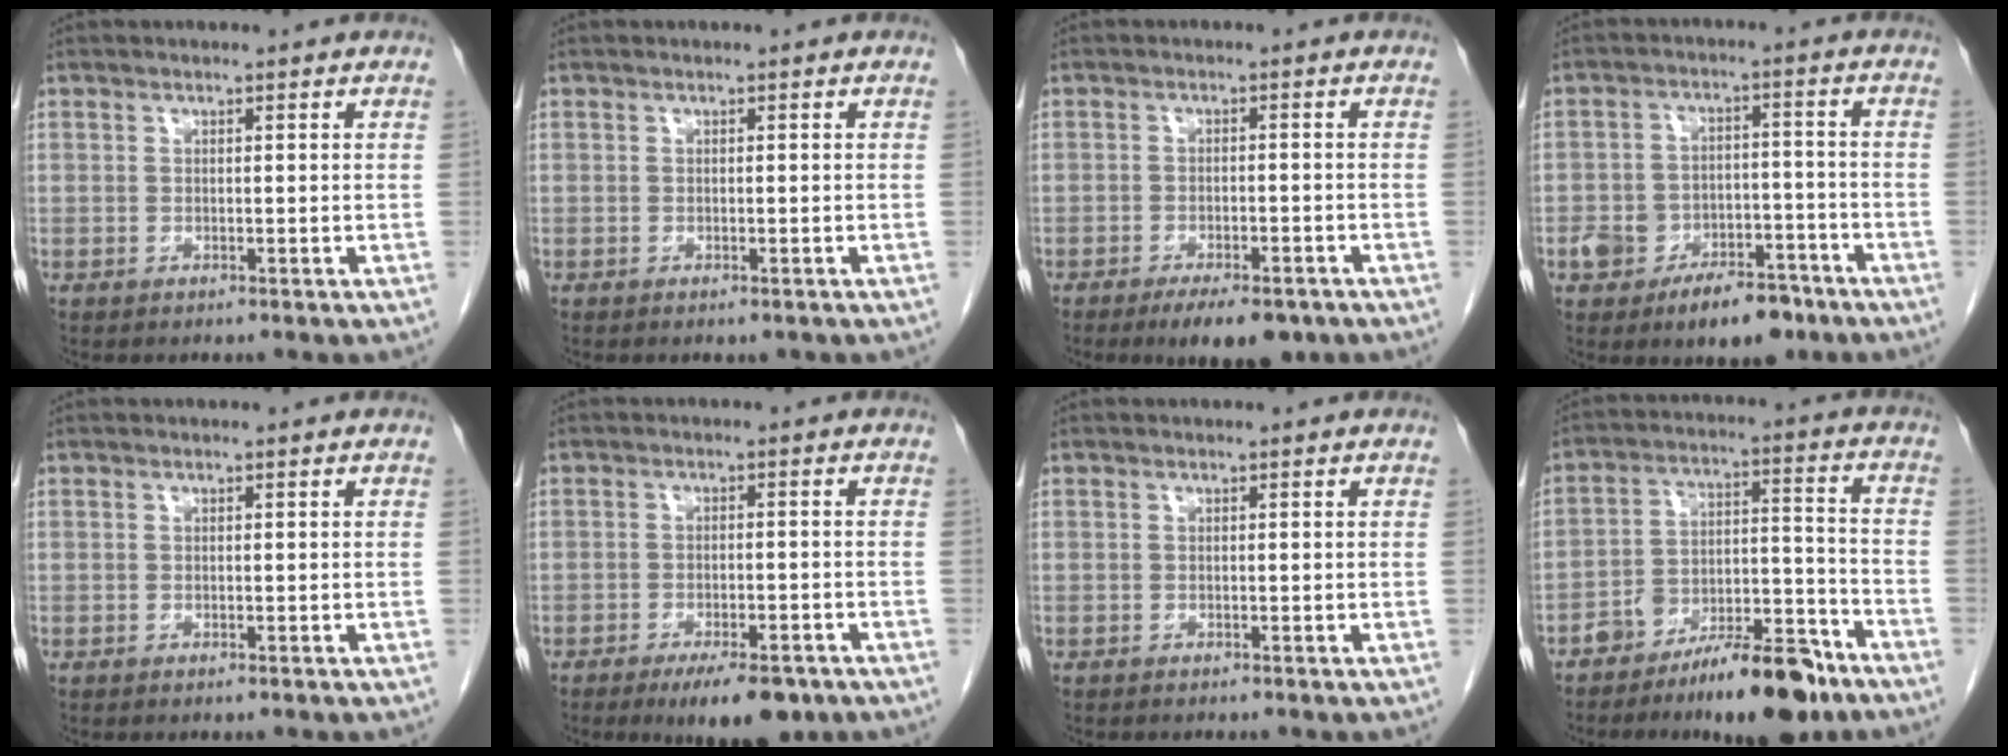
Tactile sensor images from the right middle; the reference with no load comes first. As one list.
[{"total": 0.6, "force": [-0.4, 0.2, 0.4], "torque": [-0.009, -0.004, -0.002]}, {"total": 7.6, "force": [-5.5, 2.5, 4.6], "torque": [-0.063, -0.007, -0.078]}, {"total": 9.4, "force": [-5.9, 4.8, 5.5], "torque": [-0.085, 0.015, -0.085]}, {"total": 0.0}, {"total": 8.0, "force": [-5.5, 2.5, 5.2], "torque": [-0.074, -0.009, -0.081]}, {"total": 0.0}, {"total": 13.5, "force": [-9.7, 4.0, 8.5], "torque": [-0.119, 0.032, -0.161]}]